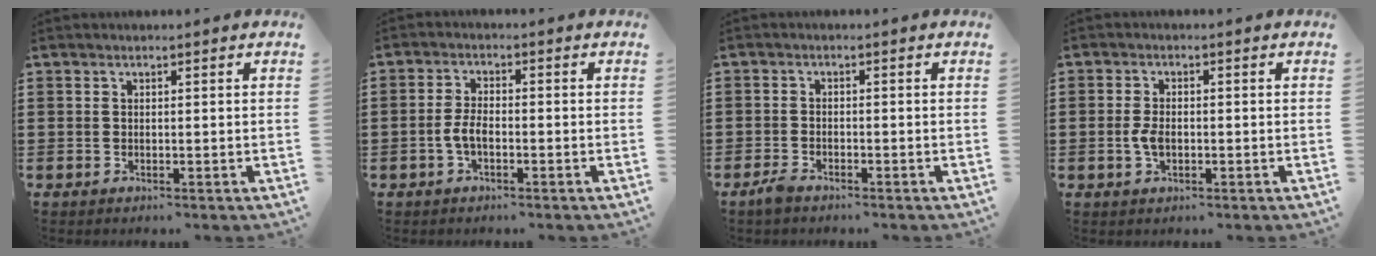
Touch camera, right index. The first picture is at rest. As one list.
[{"total": 3.4, "force": [-1.3, 1.3, 2.8], "torque": [-0.074, -0.006, -0.029]}, {"total": 1.6, "force": [-1.4, 0.4, 0.6], "torque": [-0.019, -0.001, -0.029]}, {"total": 3.1, "force": [-0.4, 1.6, 2.6], "torque": [-0.065, -0.006, -0.010]}]